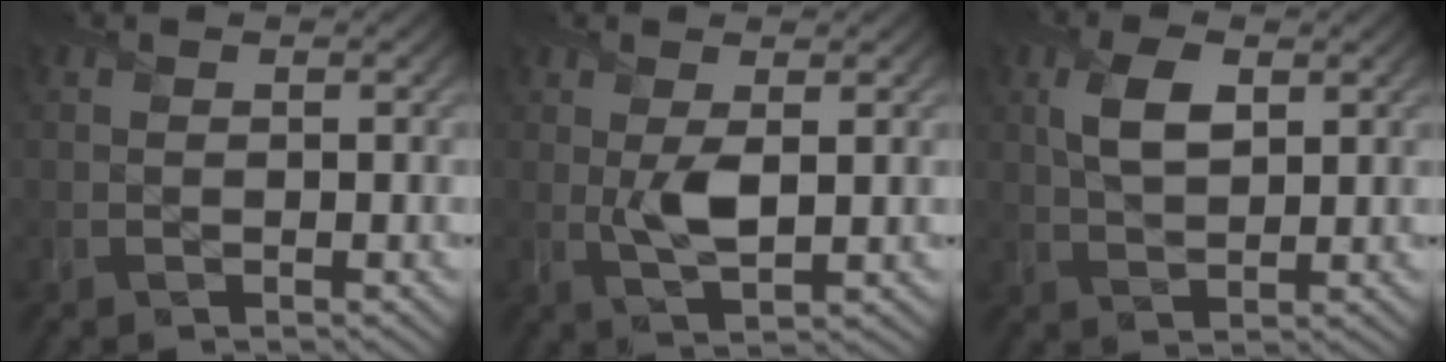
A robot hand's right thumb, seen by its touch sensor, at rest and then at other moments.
{"total": 3.1, "force": [0.7, 1.0, 2.9], "torque": [-0.056, -0.003, 0.016]}
{"total": 4.9, "force": [1.7, 2.5, 3.8], "torque": [-0.090, 0.003, 0.032]}